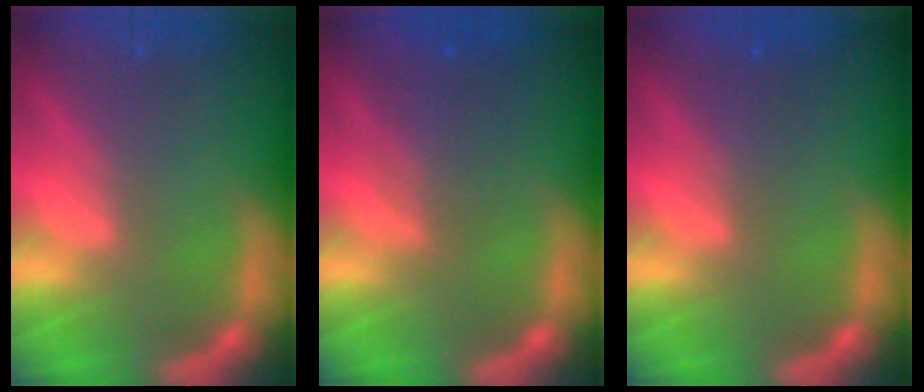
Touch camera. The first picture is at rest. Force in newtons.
{"total": 3.0}
{"total": 1.5}